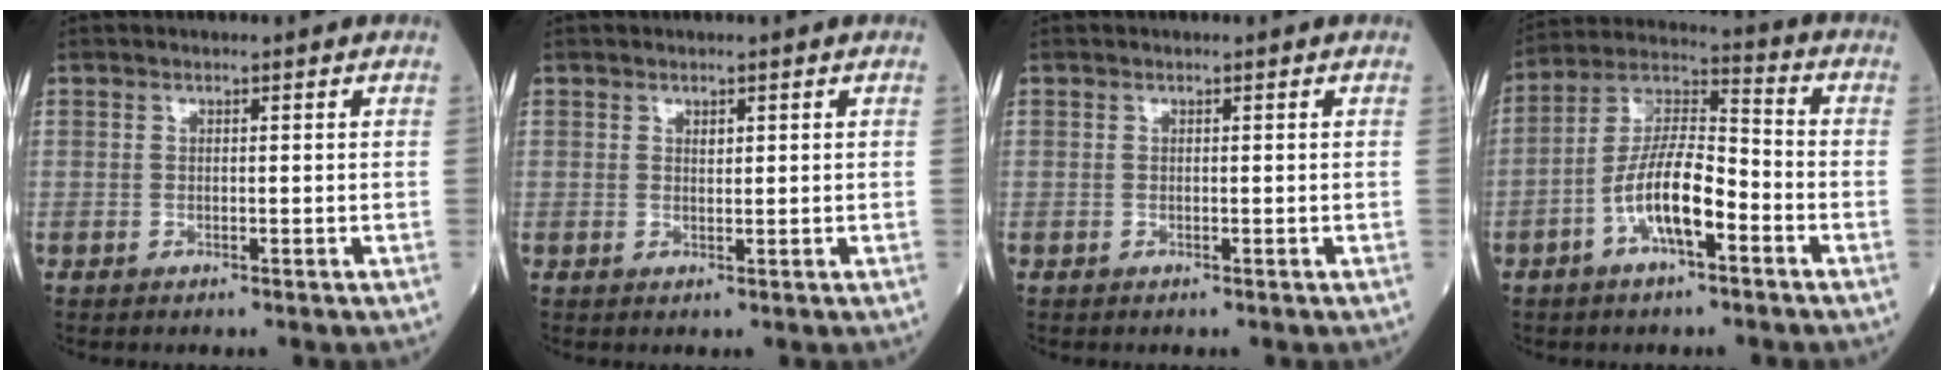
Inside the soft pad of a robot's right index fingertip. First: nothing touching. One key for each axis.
{"total": 0.8, "fx": 0.4, "fy": 0.4, "fz": 0.6, "tx": -0.008, "ty": -0.003, "tz": 0.008}
{"total": 0.0}
{"total": 11.1, "fx": -4.3, "fy": 3.1, "fz": 9.7, "tx": -0.194, "ty": 0.016, "tz": -0.082}